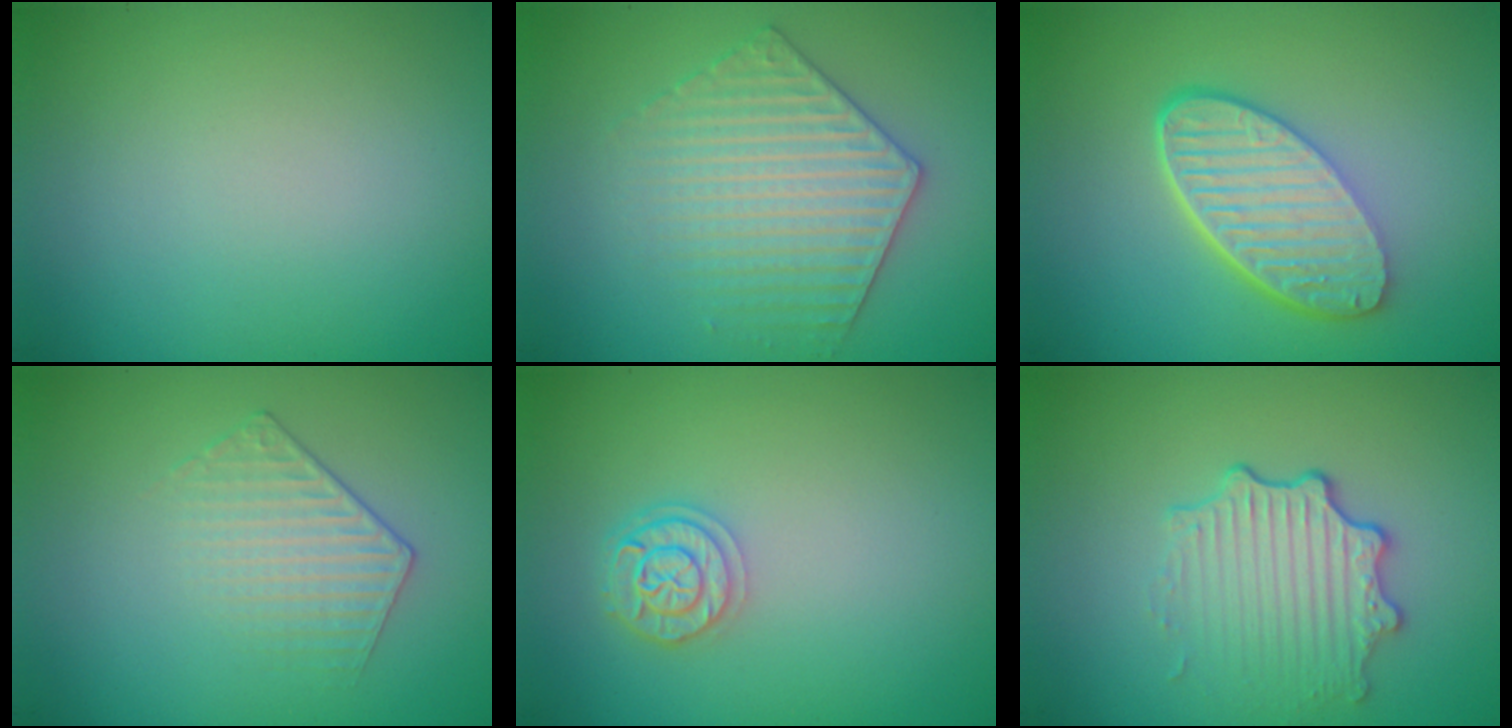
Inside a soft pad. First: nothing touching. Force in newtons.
{"total": 3.8, "press": 3.8, "slide": 0.6}
{"total": 6.0, "press": 4.4, "slide": 4.1}
{"total": 1.7, "press": 1.2, "slide": 1.3}
{"total": 2.5, "press": 2.1, "slide": 1.3}
{"total": 3.4, "press": 2.7, "slide": 2.0}